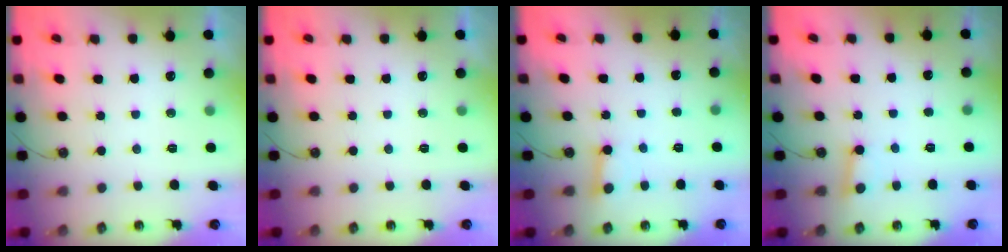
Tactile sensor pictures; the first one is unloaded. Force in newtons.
{"total": 0.0}
{"total": 2.6, "press": 2.5, "slide": 0.3}
{"total": 2.4, "press": 2.3, "slide": 0.6}